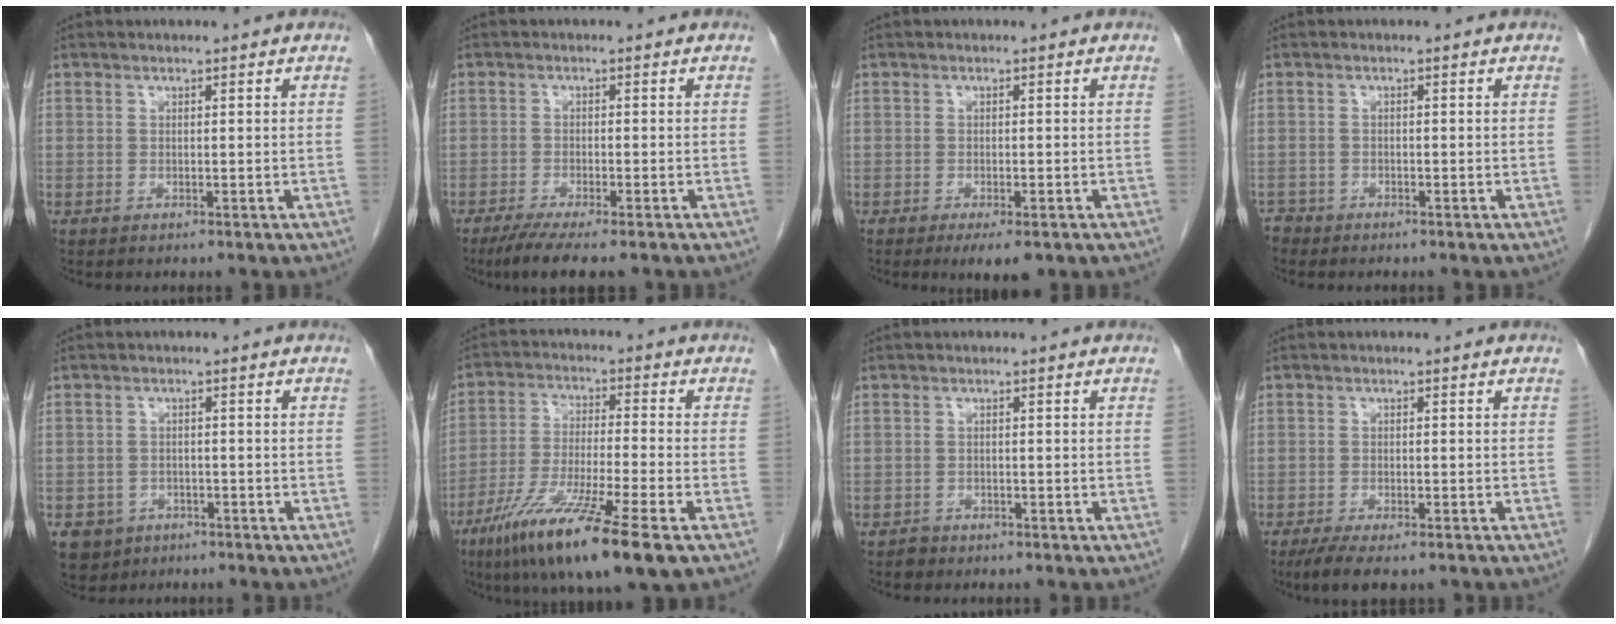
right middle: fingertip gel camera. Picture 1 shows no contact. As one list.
[{"total": 7.1, "force": [-5.5, 0.8, 4.5], "torque": [-0.072, -0.018, -0.086]}, {"total": 4.1, "force": [-2.6, 1.1, 3.0], "torque": [-0.040, -0.008, -0.032]}, {"total": 1.7, "force": [-1.6, 0.7, -0.2], "torque": [-0.001, -0.001, -0.031]}, {"total": 4.7, "force": [-2.7, 3.7, 0.7], "torque": [-0.013, 0.006, -0.040]}, {"total": 15.8, "force": [-9.1, 0.5, 12.9], "torque": [-0.239, -0.048, -0.160]}, {"total": 1.7, "force": [-1.3, 1.0, -0.2], "torque": [-0.004, 0.003, -0.024]}, {"total": 6.3, "force": [-4.7, 1.8, 3.8], "torque": [-0.062, -0.013, -0.073]}]